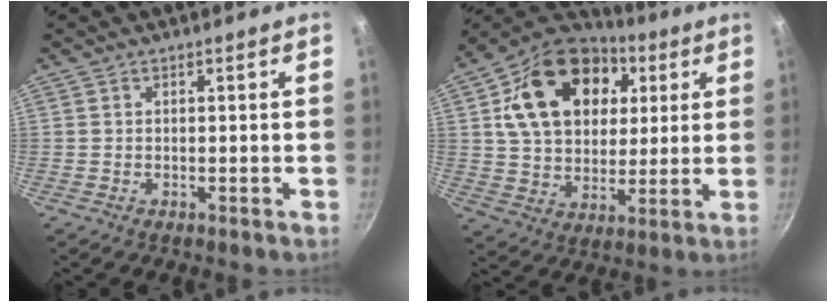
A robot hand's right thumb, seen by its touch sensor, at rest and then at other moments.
{"total": 23.2, "force": [7.0, 16.6, 14.6], "torque": [-0.234, 0.008, 0.113]}